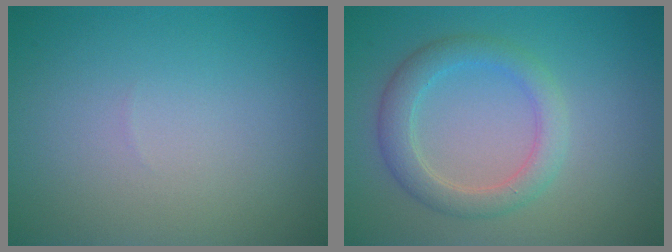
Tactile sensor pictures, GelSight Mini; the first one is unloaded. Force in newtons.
{"total": 3.3, "press": 3.3, "slide": 0.0}